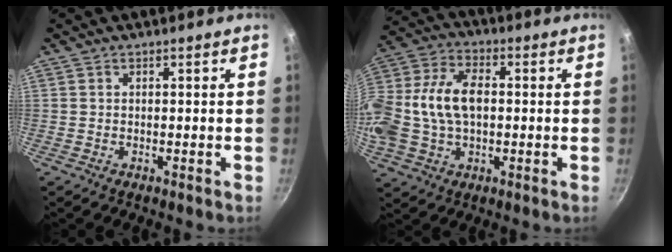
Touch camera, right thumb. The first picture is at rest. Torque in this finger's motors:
{"motor_torque": [0.71, 0.71, 1.58, -0.37, 0.66]}